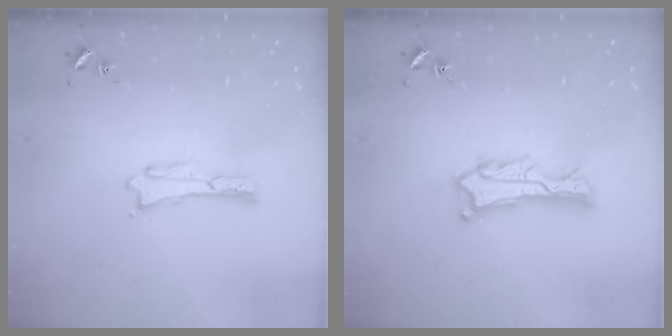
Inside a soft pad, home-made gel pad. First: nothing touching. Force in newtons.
{"total": 2.2, "press": 2.2, "slide": 0.2}